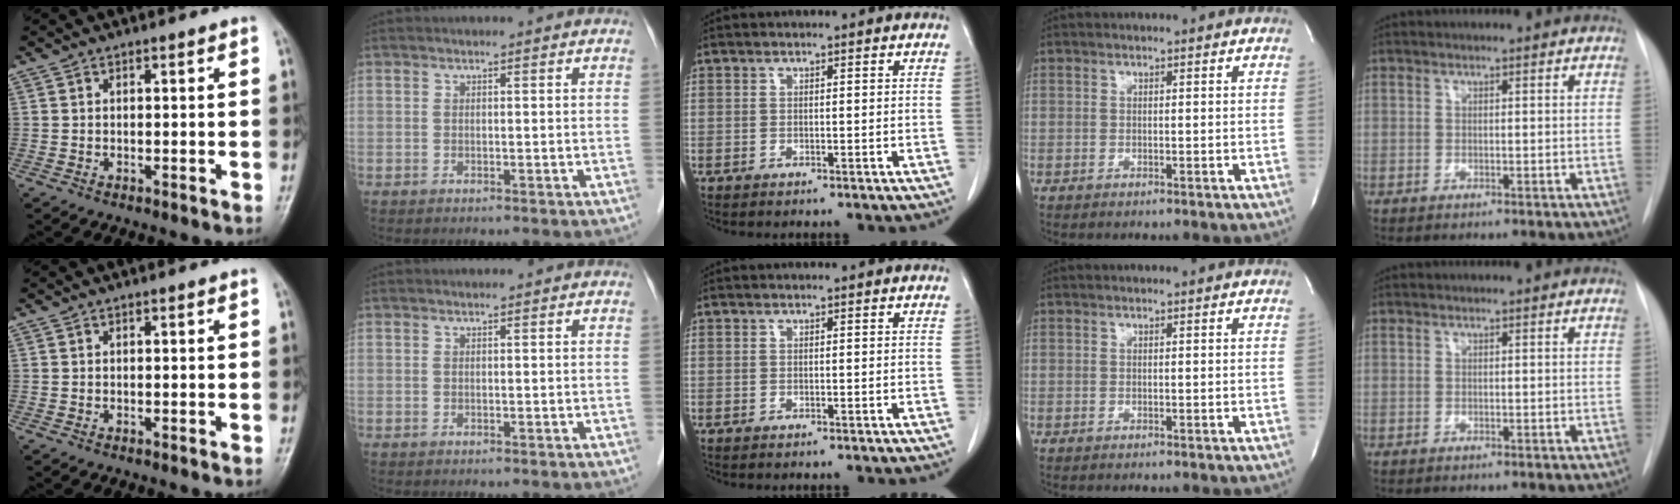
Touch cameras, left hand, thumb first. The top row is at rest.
{}